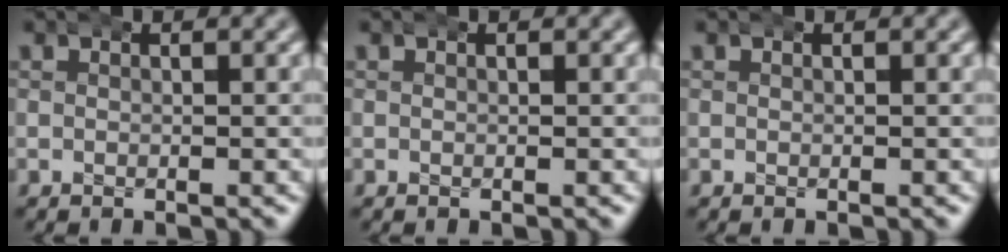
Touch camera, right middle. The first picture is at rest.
{"total": 0.0}
{"total": 0.0}